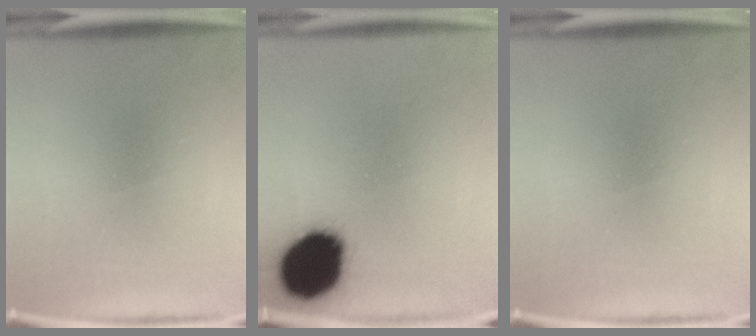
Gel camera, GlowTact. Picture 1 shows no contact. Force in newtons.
{"total": 18.5}
{"total": 0.0}